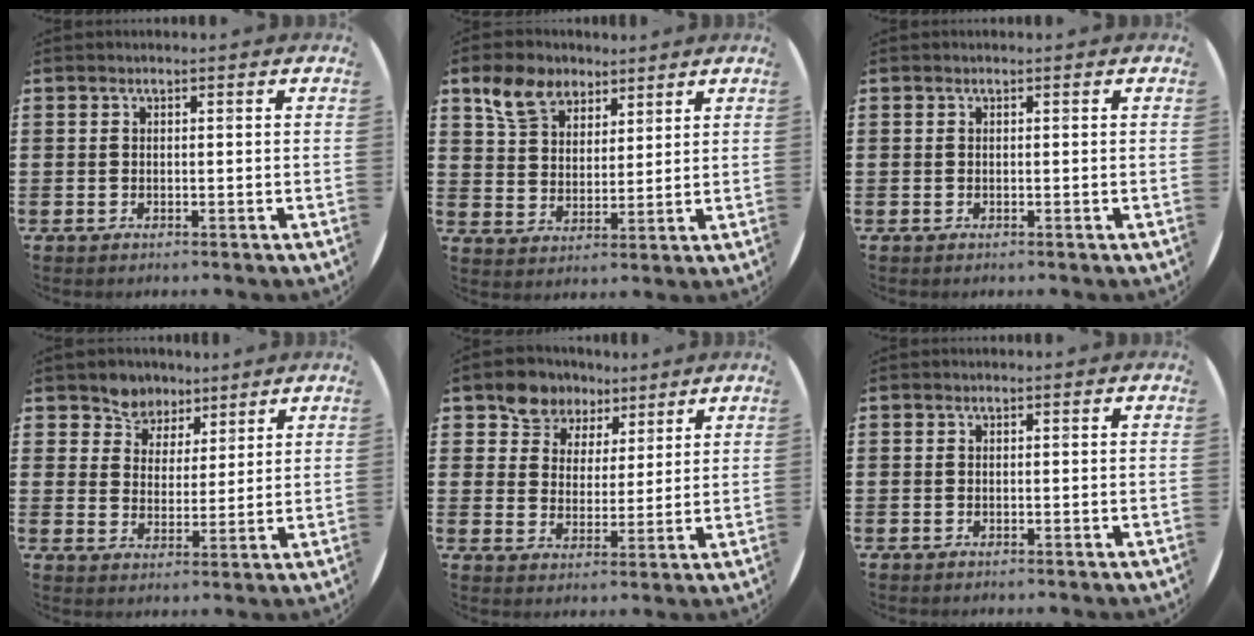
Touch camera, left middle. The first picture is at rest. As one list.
[{"total": 6.6, "force": [5.0, 3.9, 2.0], "torque": [-0.051, 0.000, 0.095]}, {"total": 0.0}, {"total": 5.1, "force": [4.3, 2.8, -0.3], "torque": [-0.022, -0.011, 0.077]}, {"total": 6.7, "force": [5.4, 4.0, 0.1], "torque": [-0.037, -0.011, 0.100]}, {"total": 0.0}]